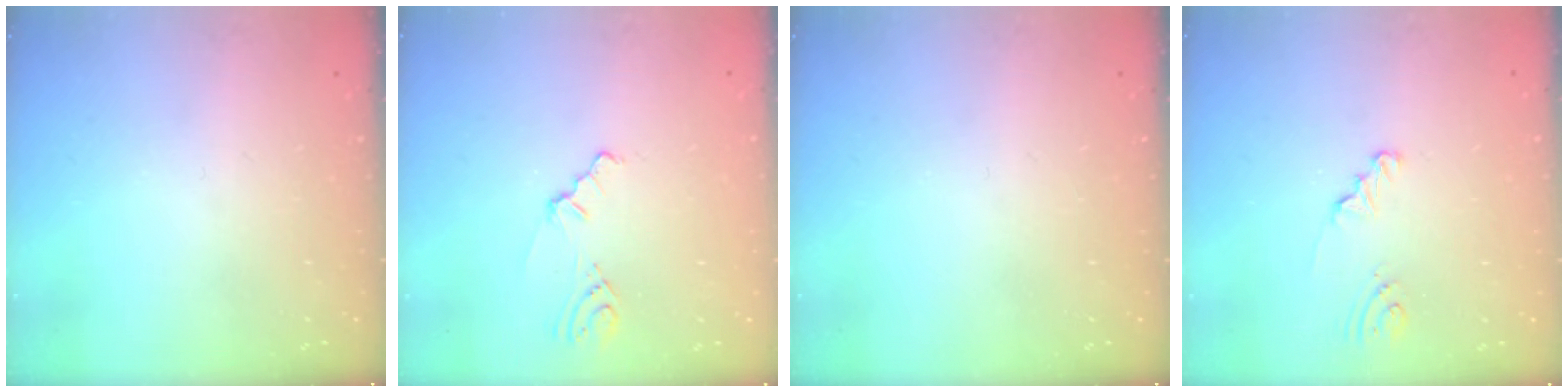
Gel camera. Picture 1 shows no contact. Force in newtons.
{"total": 2.1, "press": 2.0, "slide": 0.7}
{"total": 0.0}
{"total": 1.7, "press": 1.7, "slide": 0.2}